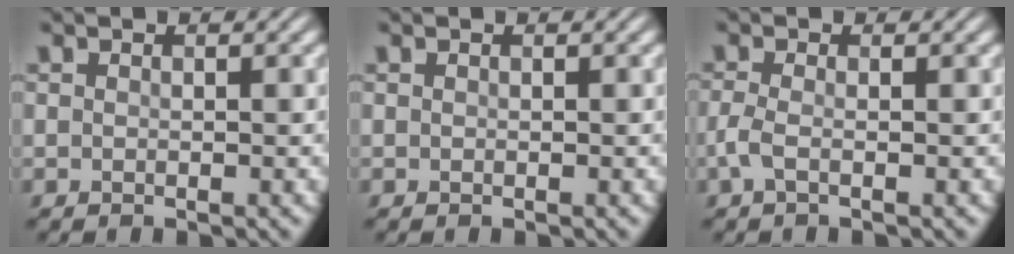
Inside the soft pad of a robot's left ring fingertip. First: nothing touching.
{"total": 0.0}
{"total": 1.5, "force": [-0.6, 0.4, 1.3], "torque": [-0.036, -0.001, -0.016]}